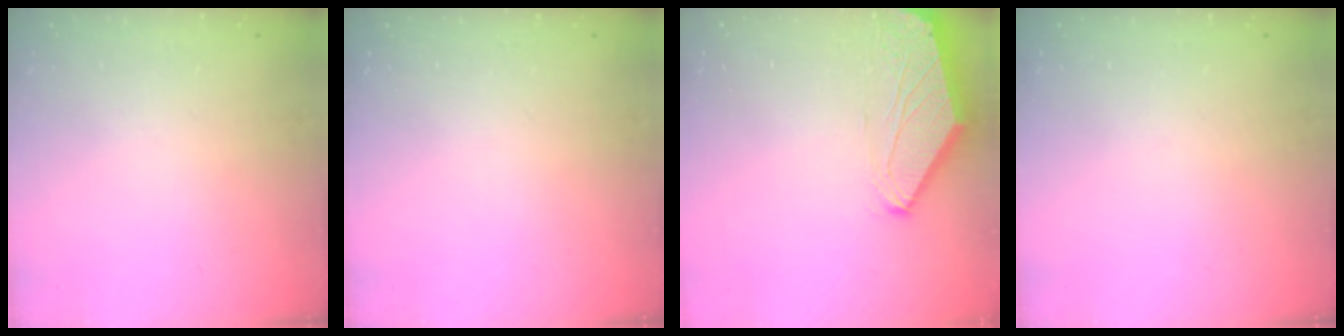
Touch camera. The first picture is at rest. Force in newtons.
{"total": 0.0}
{"total": 0.0}
{"total": 0.0}